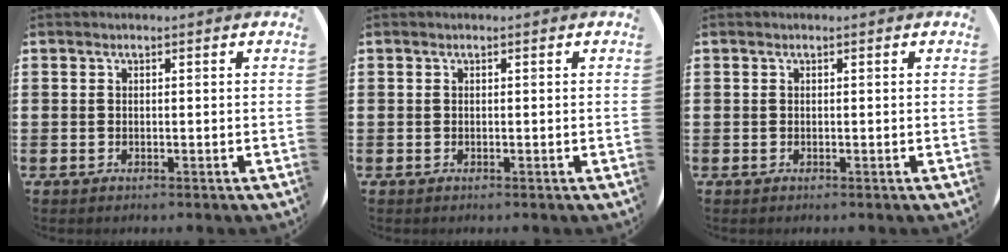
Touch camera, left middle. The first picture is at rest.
{"total": 0.0}
{"total": 0.0}